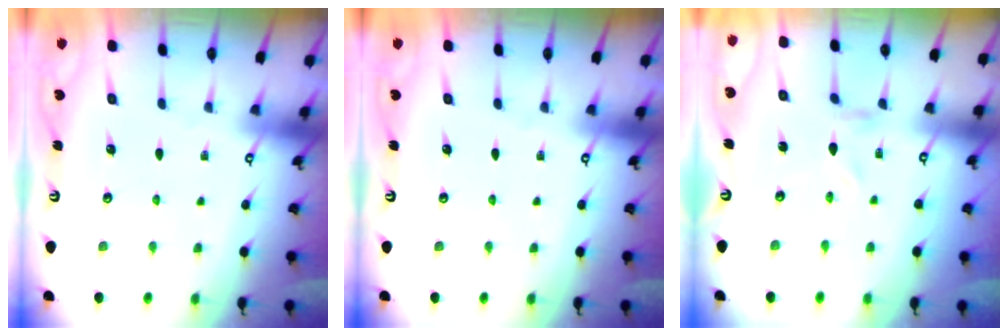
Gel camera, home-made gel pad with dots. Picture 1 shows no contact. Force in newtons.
{"total": 0.0}
{"total": 0.0}